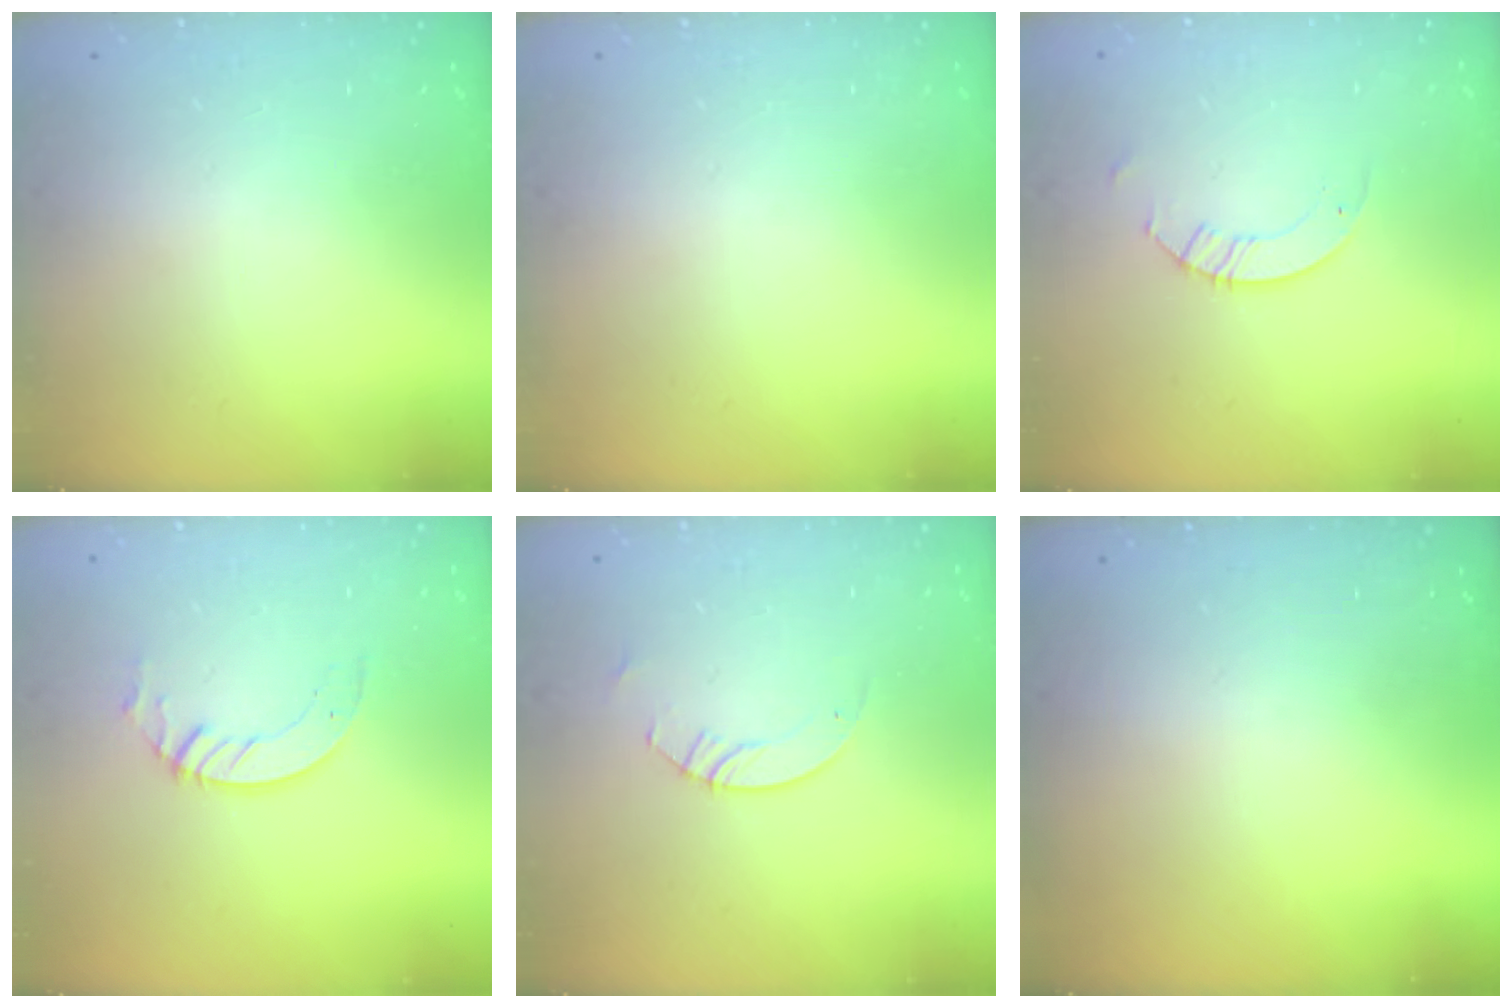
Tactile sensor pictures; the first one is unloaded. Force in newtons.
{"total": 0.0}
{"total": 3.2, "press": 3.2, "slide": 0.2}
{"total": 2.8, "press": 2.8, "slide": 0.2}
{"total": 3.0, "press": 3.0, "slide": 0.3}
{"total": 0.0}